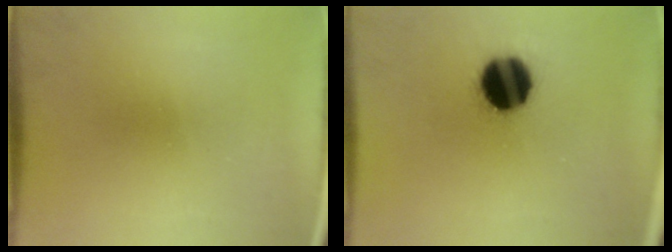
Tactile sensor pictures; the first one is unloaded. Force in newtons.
{"total": 15.2}